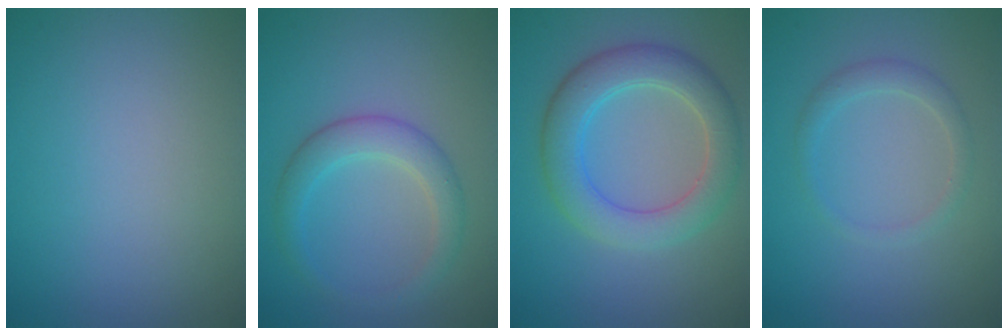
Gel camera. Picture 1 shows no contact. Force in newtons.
{"total": 3.1, "press": 3.1, "slide": 0.1}
{"total": 5.3, "press": 5.2, "slide": 0.4}
{"total": 1.6, "press": 1.6, "slide": 0.1}